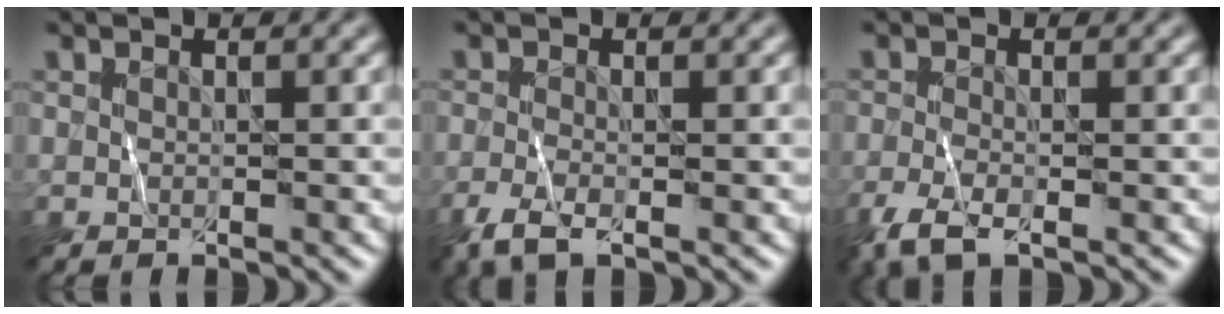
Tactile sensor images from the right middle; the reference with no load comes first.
{"total": 2.8, "force": [-1.7, 0.9, 2.1], "torque": [-0.051, -0.005, -0.041]}
{"total": 3.3, "force": [-2.0, 1.0, 2.4], "torque": [-0.056, -0.007, -0.047]}